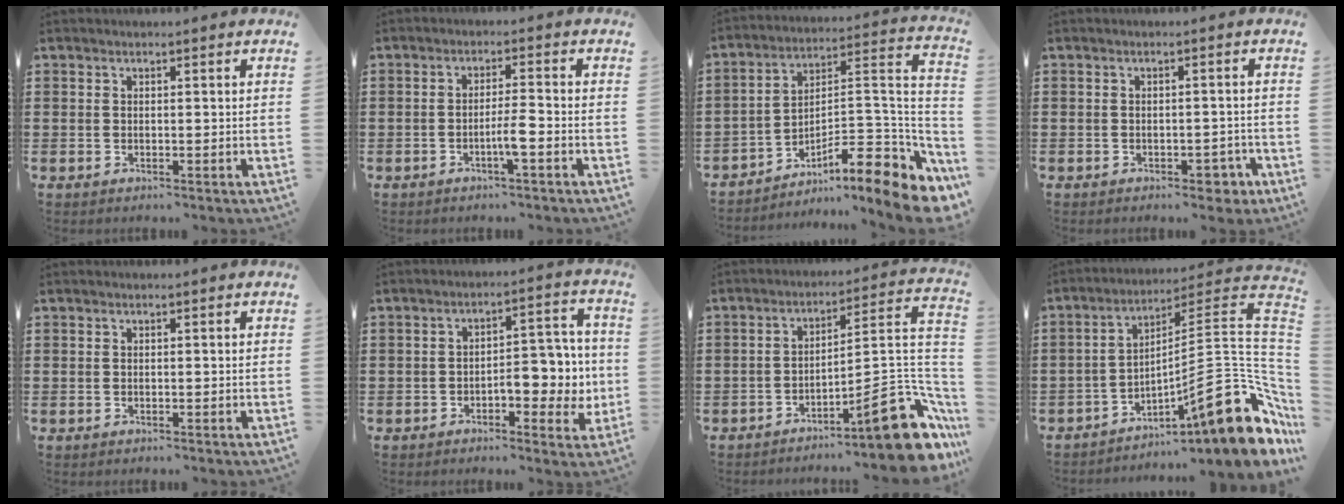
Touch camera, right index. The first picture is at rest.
{"total": 3.6, "force": [-1.6, -0.1, 3.2], "torque": [-0.064, -0.005, -0.034]}
{"total": 9.8, "force": [-6.8, 2.3, 6.7], "torque": [-0.082, -0.004, -0.135]}
{"total": 2.8, "force": [-2.1, 1.4, 1.3], "torque": [-0.024, 0.004, -0.040]}
{"total": 0.0}
{"total": 7.6, "force": [-2.0, 4.1, 6.1], "torque": [-0.074, 0.003, -0.041]}
{"total": 13.6, "force": [-7.9, 3.3, 10.5], "torque": [-0.130, 0.016, -0.133]}
{"total": 17.0, "force": [-6.5, 4.6, 15.0], "torque": [-0.212, -0.004, -0.107]}